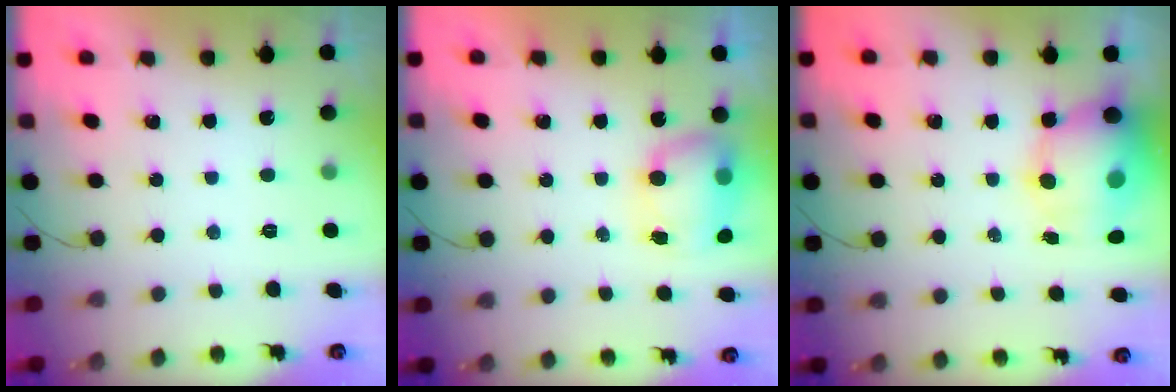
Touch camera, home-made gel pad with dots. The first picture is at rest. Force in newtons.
{"total": 7.9, "press": 7.7, "slide": 1.9}
{"total": 12.2, "press": 11.7, "slide": 3.4}